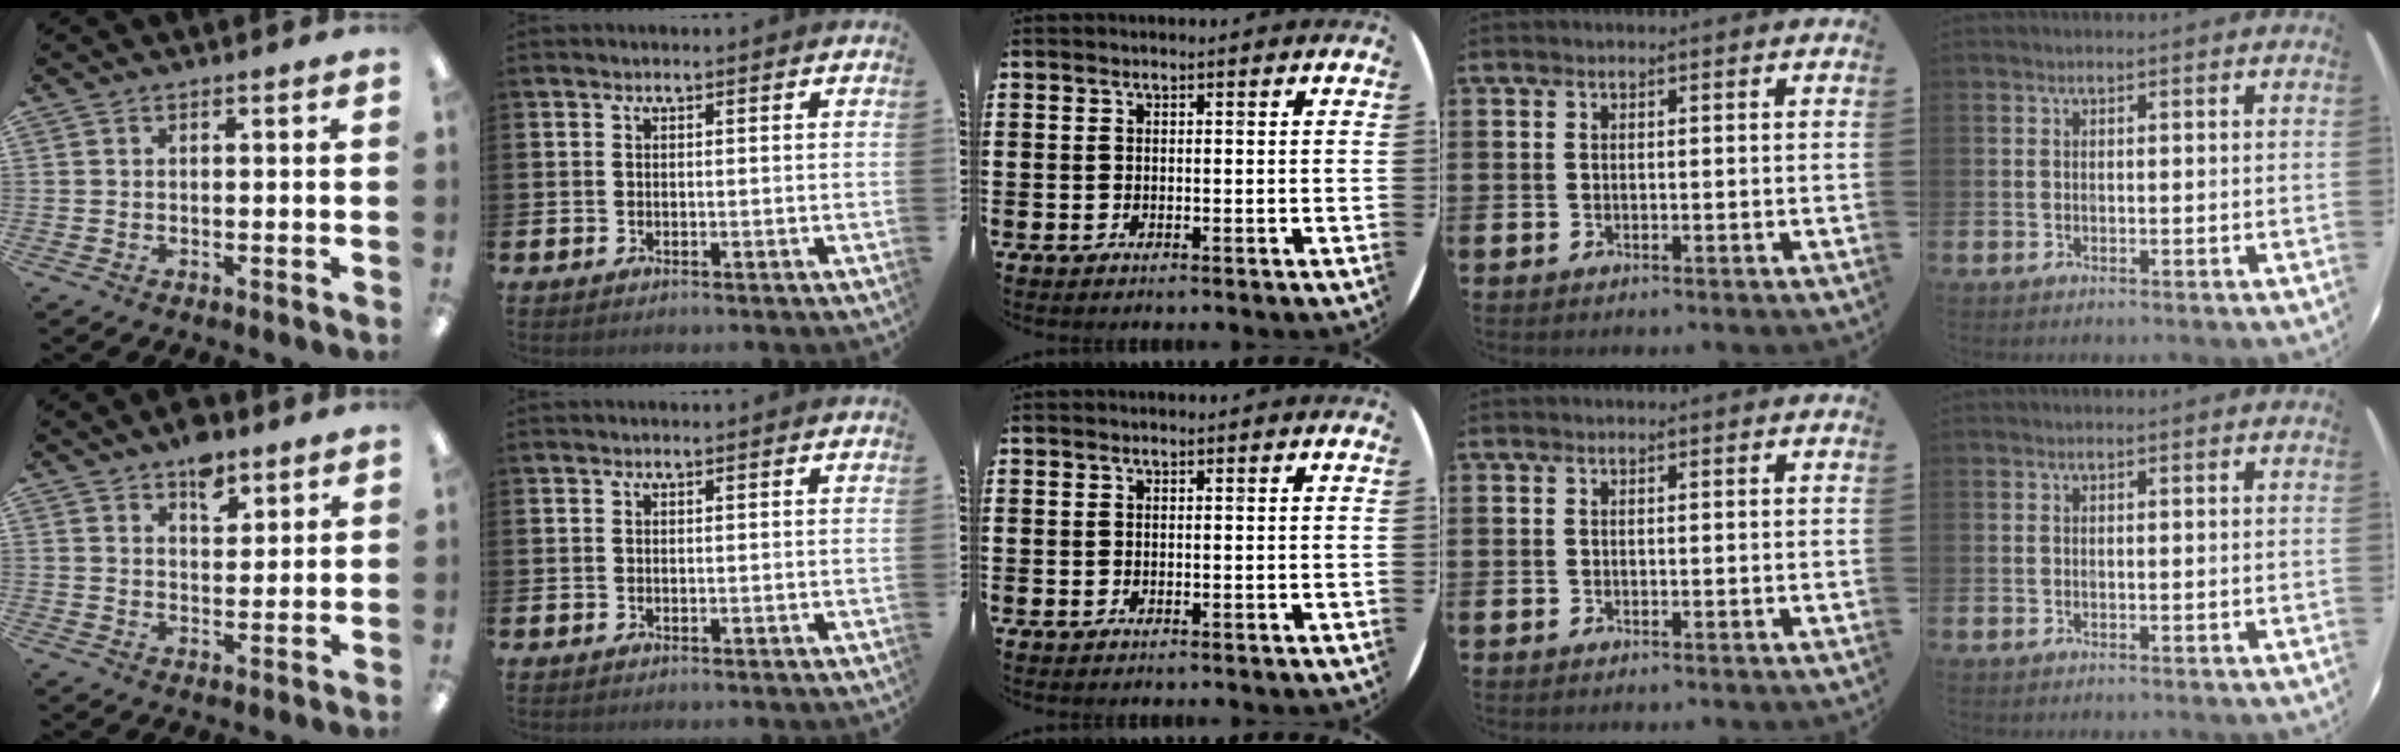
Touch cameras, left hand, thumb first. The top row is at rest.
{"thumb": {"total": 6.9, "force": [4.9, 3.7, 3.2], "torque": [-0.029, -0.027, 0.081]}}